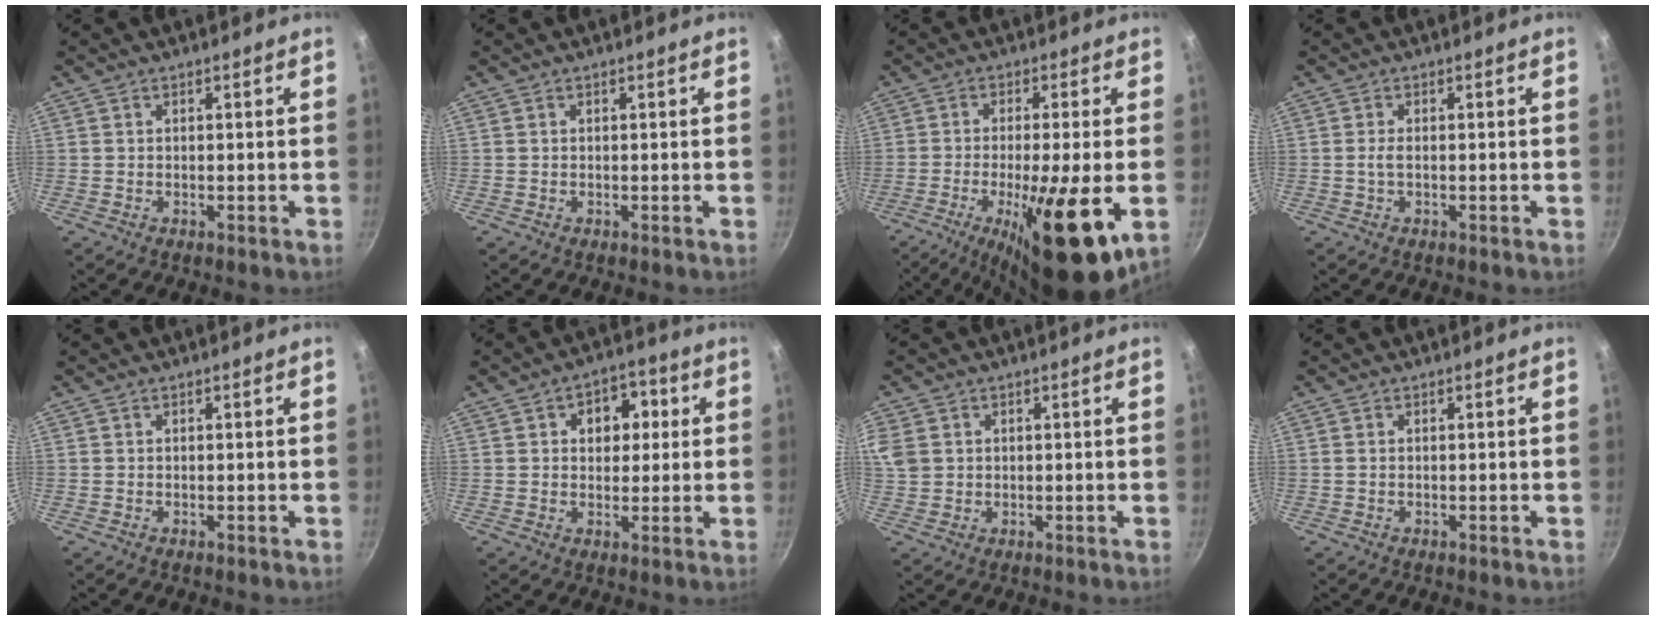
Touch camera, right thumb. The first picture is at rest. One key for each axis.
{"total": 0.0}
{"total": 17.0, "fx": -4.8, "fy": 3.5, "fz": 15.9, "tx": -0.255, "ty": -0.005, "tz": -0.071}
{"total": 1.4, "fx": -0.2, "fy": 0.5, "fz": 1.3, "tx": -0.031, "ty": 0.001, "tz": -0.006}
{"total": 0.0}
{"total": 7.8, "fx": 1.9, "fy": 5.6, "fz": 5.0, "tx": -0.028, "ty": 0.007, "tz": 0.019}
{"total": 7.9, "fx": 2.1, "fy": 6.6, "fz": 3.9, "tx": -0.092, "ty": 0.010, "tz": 0.046}
{"total": 0.0}